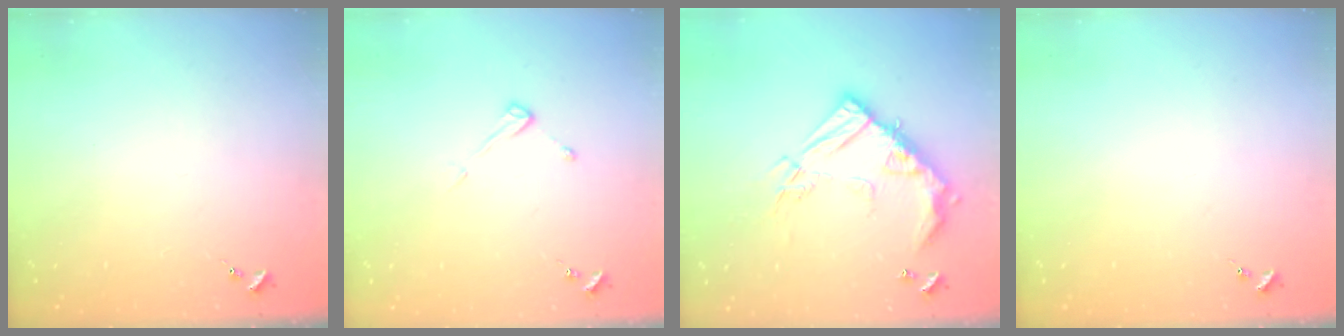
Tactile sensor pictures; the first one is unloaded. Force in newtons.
{"total": 3.8, "press": 3.8, "slide": 0.4}
{"total": 19.4, "press": 19.2, "slide": 2.1}
{"total": 0.0}